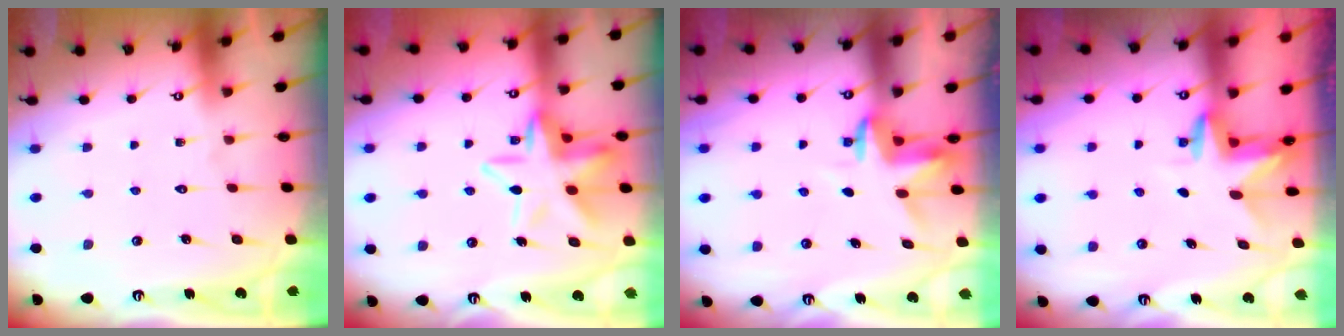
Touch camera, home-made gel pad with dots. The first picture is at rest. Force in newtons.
{"total": 13.9, "press": 13.8, "slide": 1.6}
{"total": 3.6, "press": 3.6, "slide": 0.2}
{"total": 3.0, "press": 3.0, "slide": 0.2}